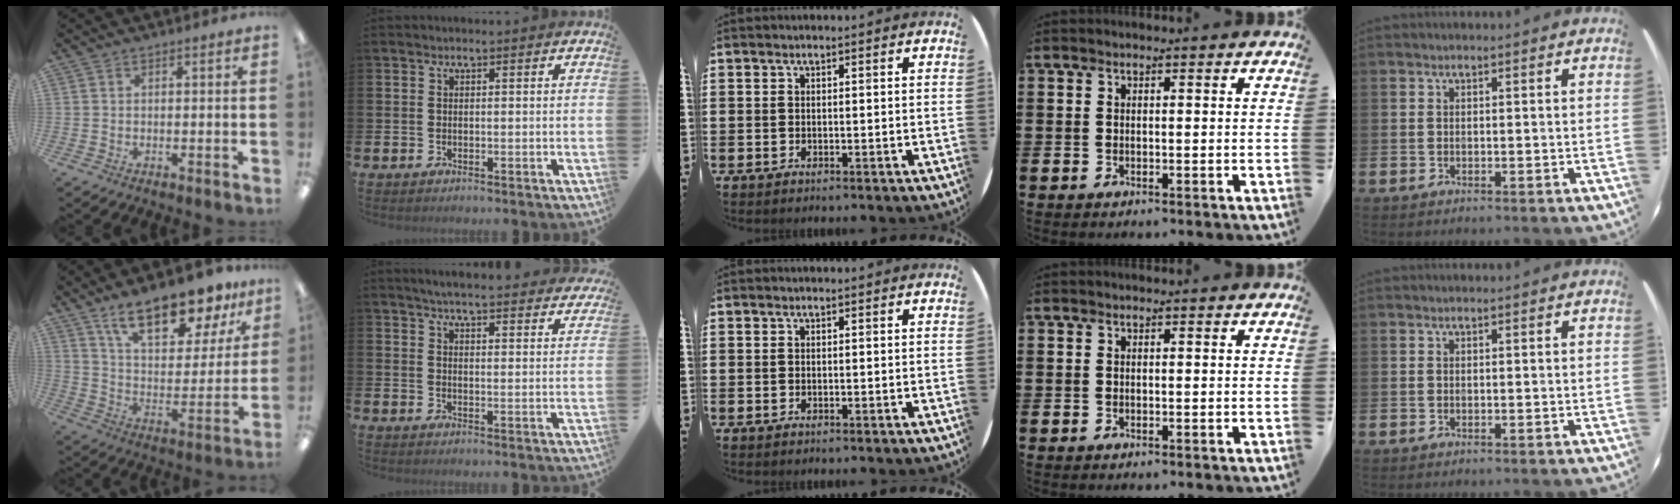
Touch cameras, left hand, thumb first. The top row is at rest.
{"thumb": {"total": 18.8, "force": [13.8, 7.4, 10.4], "torque": [-0.160, -0.079, 0.233]}, "index": {"total": 5.1, "force": [4.9, 0.3, 1.1], "torque": [-0.026, -0.034, 0.085]}}